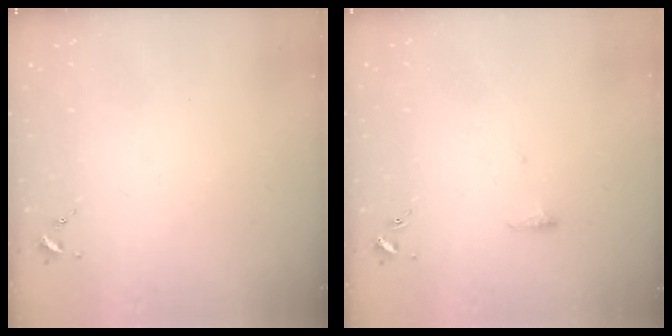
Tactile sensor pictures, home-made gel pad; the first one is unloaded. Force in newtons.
{"total": 6.2, "press": 6.1, "slide": 0.9}